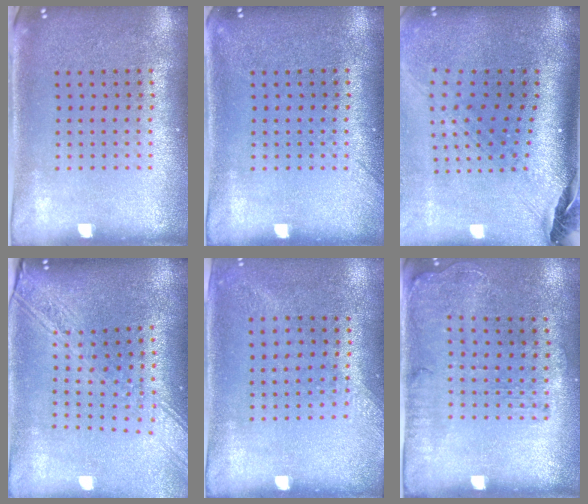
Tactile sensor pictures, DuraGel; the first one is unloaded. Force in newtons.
{"total": 1.0, "press": 0.9, "slide": 0.3}
{"total": 2.7, "press": 2.0, "slide": 1.8}
{"total": 2.4, "press": 2.0, "slide": 1.4}
{"total": 1.3, "press": 1.0, "slide": 0.8}
{"total": 1.3, "press": 1.2, "slide": 0.6}